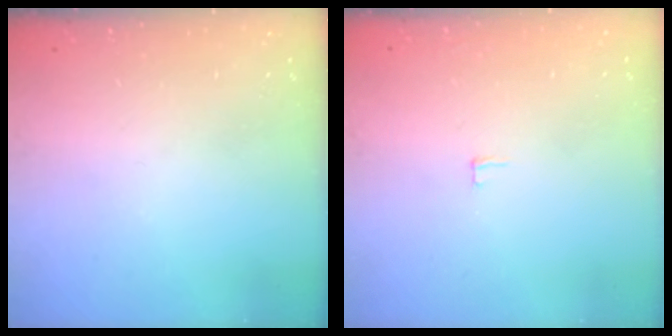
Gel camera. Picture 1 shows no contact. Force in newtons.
{"total": 2.0, "press": 2.0, "slide": 0.2}